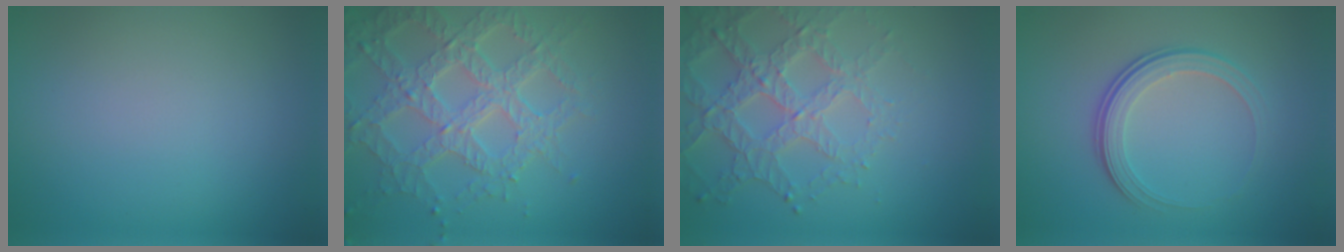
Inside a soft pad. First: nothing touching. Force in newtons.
{"total": 7.0, "press": 5.2, "slide": 4.6}
{"total": 4.7, "press": 4.1, "slide": 2.2}
{"total": 3.6, "press": 2.5, "slide": 2.6}